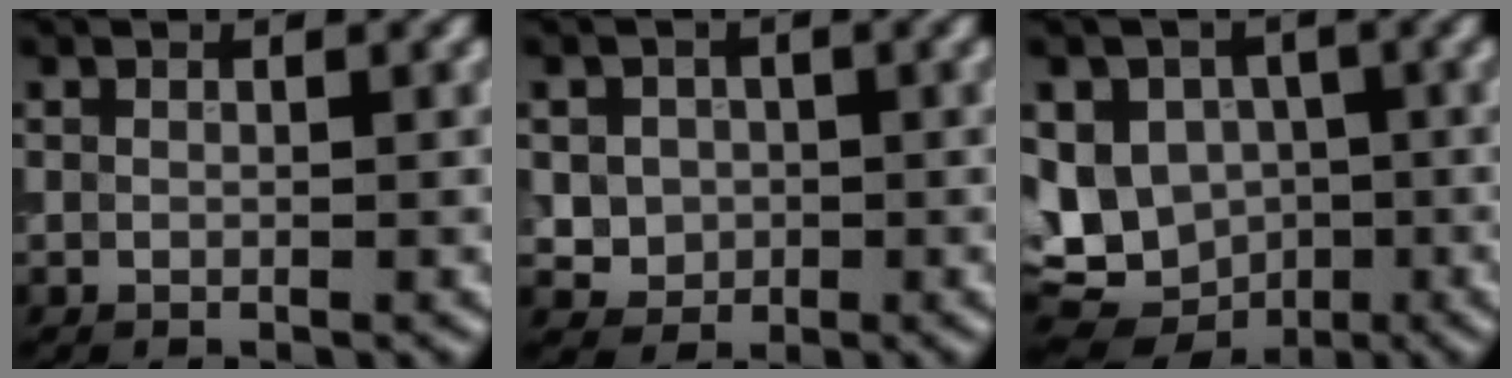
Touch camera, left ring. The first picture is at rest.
{"total": 3.0, "force": [0.2, 2.8, 1.1], "torque": [-0.008, -0.001, 0.002]}
{"total": 9.6, "force": [-0.9, 8.2, 4.8], "torque": [-0.068, -0.011, -0.026]}